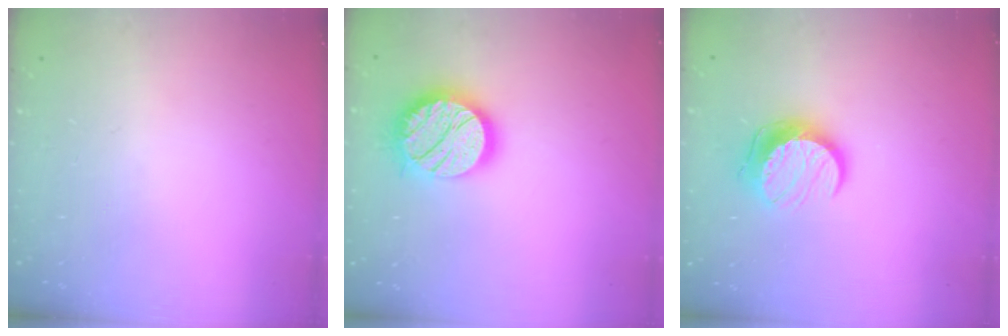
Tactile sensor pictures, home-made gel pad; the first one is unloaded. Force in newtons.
{"total": 18.2, "press": 18.1, "slide": 1.4}
{"total": 10.9, "press": 10.9, "slide": 0.2}